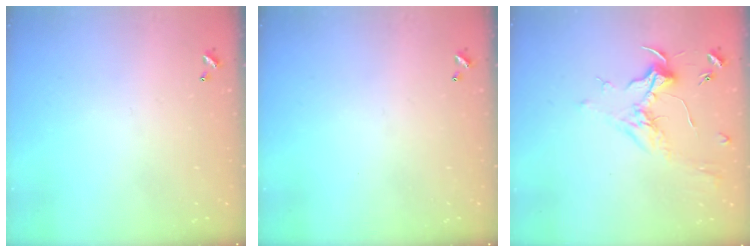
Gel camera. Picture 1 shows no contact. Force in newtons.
{"total": 0.0}
{"total": 1.8, "press": 1.7, "slide": 0.7}